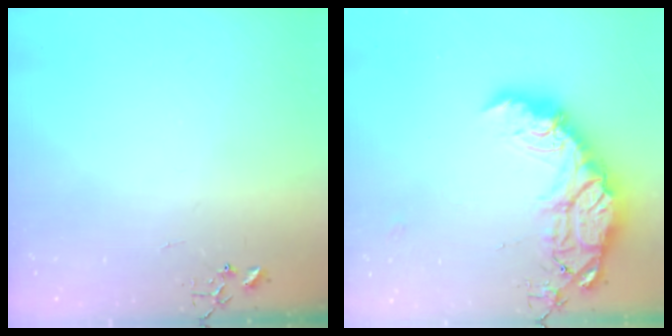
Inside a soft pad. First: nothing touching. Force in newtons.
{"total": 19.2, "press": 19.1, "slide": 1.5}